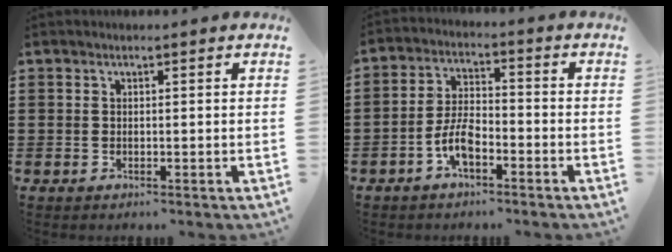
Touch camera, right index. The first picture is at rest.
{"total": 6.1, "force": [-3.1, 2.7, 4.5], "torque": [-0.109, 0.002, -0.066]}